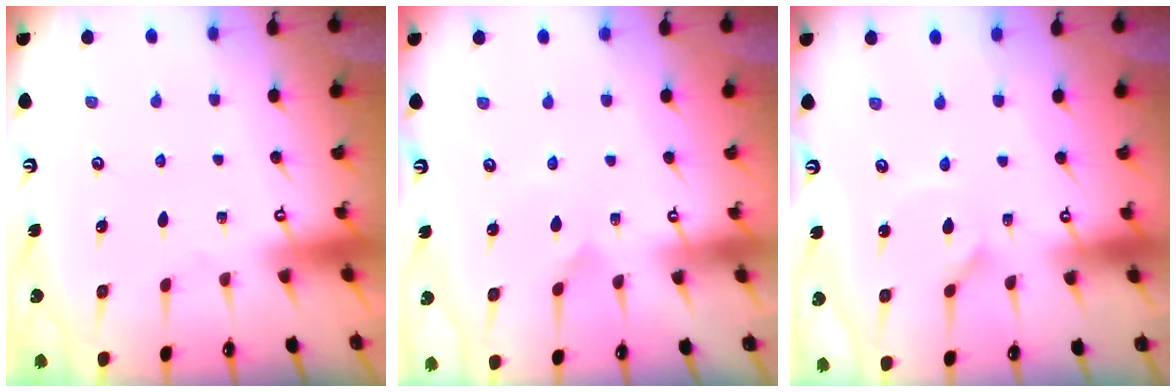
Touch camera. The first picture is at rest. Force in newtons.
{"total": 1.3, "press": 1.3, "slide": 0.1}
{"total": 2.9, "press": 2.9, "slide": 0.2}